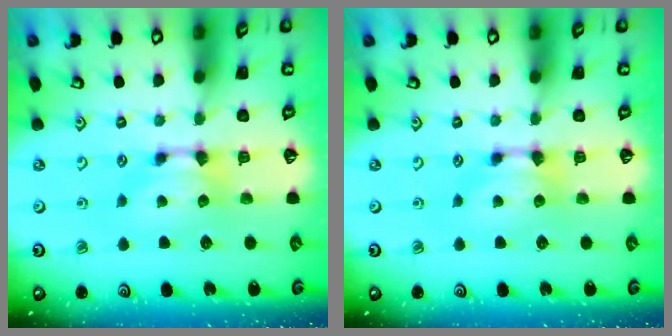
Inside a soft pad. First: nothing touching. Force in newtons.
{"total": 0.0}